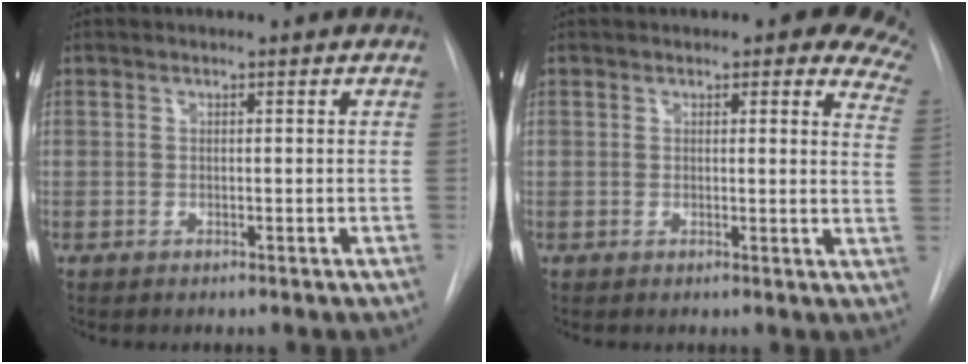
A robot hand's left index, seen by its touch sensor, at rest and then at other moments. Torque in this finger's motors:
{"motor_torque": [-0.57, -1.21, -0.71, 0.04]}